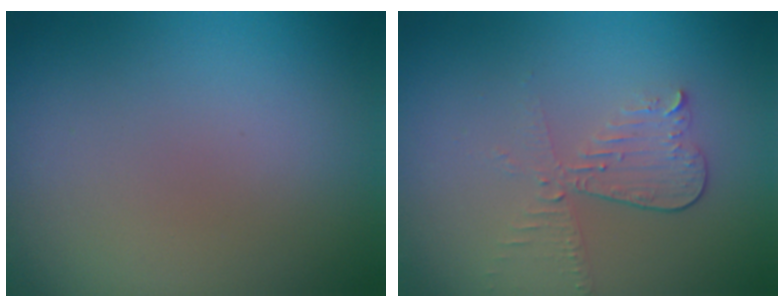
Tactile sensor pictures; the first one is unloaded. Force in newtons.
{"total": 3.0, "press": 2.6, "slide": 1.5}